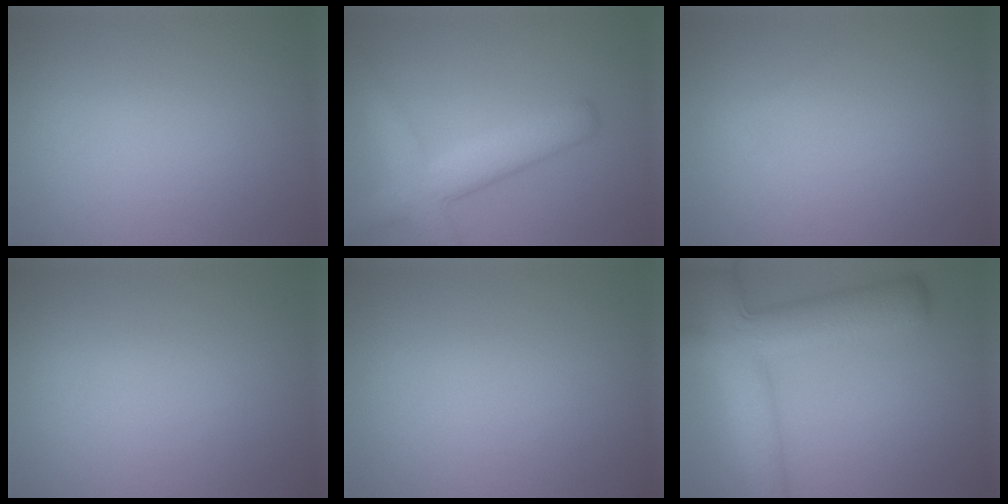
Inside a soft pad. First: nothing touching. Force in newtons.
{"total": 5.6, "press": 5.6, "slide": 0.2}
{"total": 0.7, "press": 0.7, "slide": 0.1}
{"total": 0.0}
{"total": 0.0}
{"total": 11.2, "press": 11.2, "slide": 0.4}